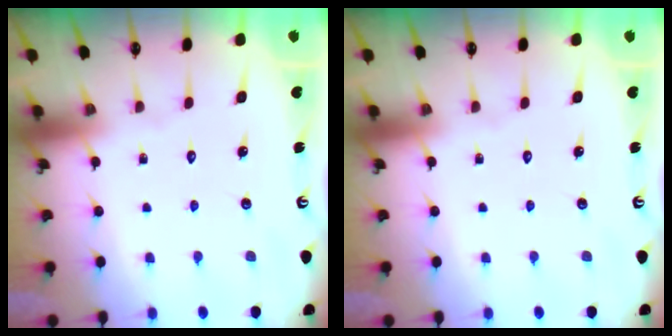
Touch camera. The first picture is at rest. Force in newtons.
{"total": 0.0}